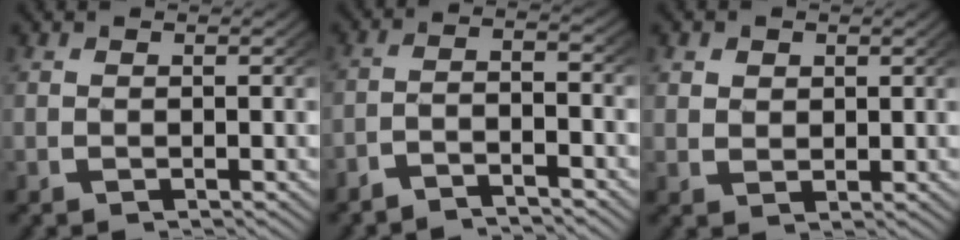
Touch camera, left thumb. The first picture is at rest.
{"total": 3.1, "force": [-2.4, 0.7, 1.8], "torque": [-0.031, -0.004, -0.048]}
{"total": 1.9, "force": [0.9, 1.6, 0.7], "torque": [-0.011, -0.009, 0.025]}